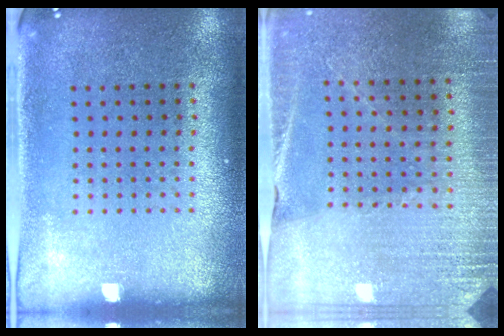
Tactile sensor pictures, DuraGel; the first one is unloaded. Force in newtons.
{"total": 2.8, "press": 2.8, "slide": 0.2}